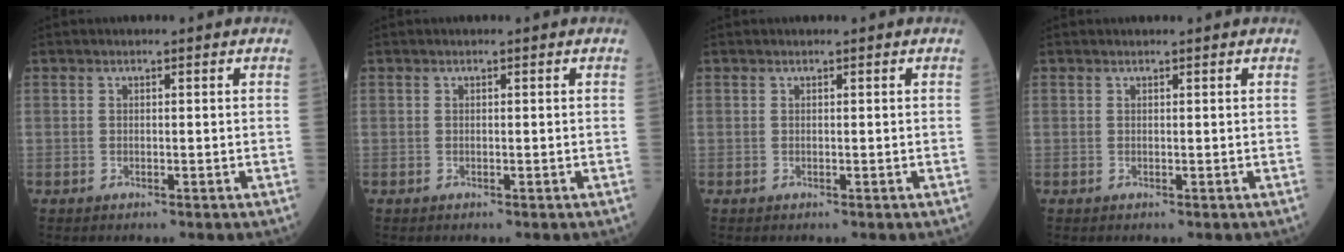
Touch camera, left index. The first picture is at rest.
{"total": 0.0}
{"total": 0.0}
{"total": 0.9, "force": [0.9, 0.0, 0.2], "torque": [-0.010, 0.004, 0.013]}